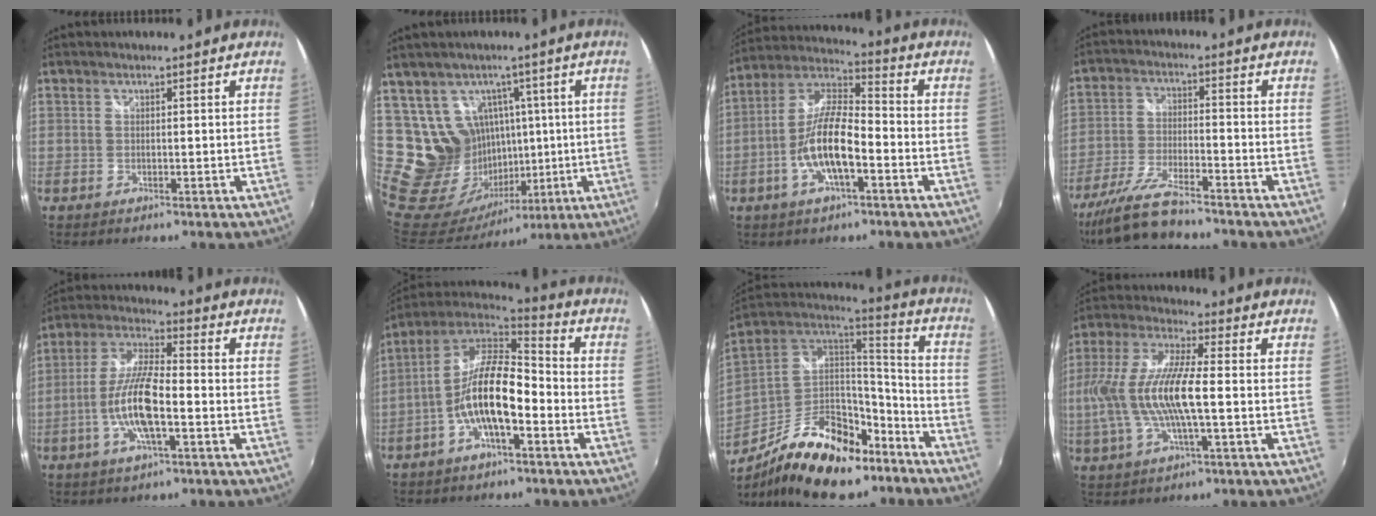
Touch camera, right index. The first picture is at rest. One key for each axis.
{"total": 16.9, "fx": 5.4, "fy": 15.0, "fz": 5.6, "tx": -0.141, "ty": 0.016, "tz": 0.128}
{"total": 12.4, "fx": -4.2, "fy": 3.8, "fz": 11.1, "tx": -0.229, "ty": 0.003, "tz": -0.083}
{"total": 12.5, "fx": -10.8, "fy": 2.0, "fz": 5.9, "tx": -0.136, "ty": -0.018, "tz": -0.198}
{"total": 12.1, "fx": -3.5, "fy": 3.0, "fz": 11.2, "tx": -0.234, "ty": -0.001, "tz": -0.068}
{"total": 14.1, "fx": -4.6, "fy": 4.6, "fz": 12.5, "tx": -0.245, "ty": 0.009, "tz": -0.092}
{"total": 25.9, "fx": -16.3, "fy": 12.2, "fz": 16.0, "tx": -0.299, "ty": 0.009, "tz": -0.250}
{"total": 15.5, "fx": -1.5, "fy": 3.7, "fz": 15.0, "tx": -0.292, "ty": -0.003, "tz": -0.029}